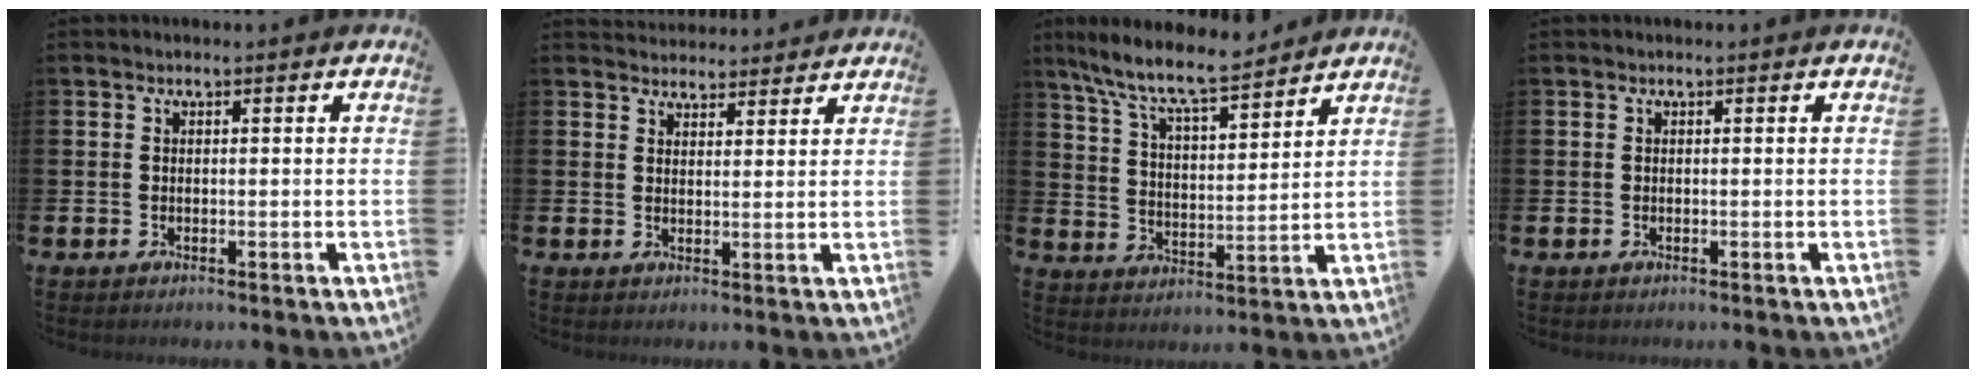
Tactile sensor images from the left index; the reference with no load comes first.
{"total": 3.4, "force": [3.3, 0.9, -0.3], "torque": [-0.002, -0.015, 0.062]}
{"total": 9.4, "force": [8.6, 1.2, 3.7], "torque": [-0.108, -0.050, 0.153]}
{"total": 0.0}